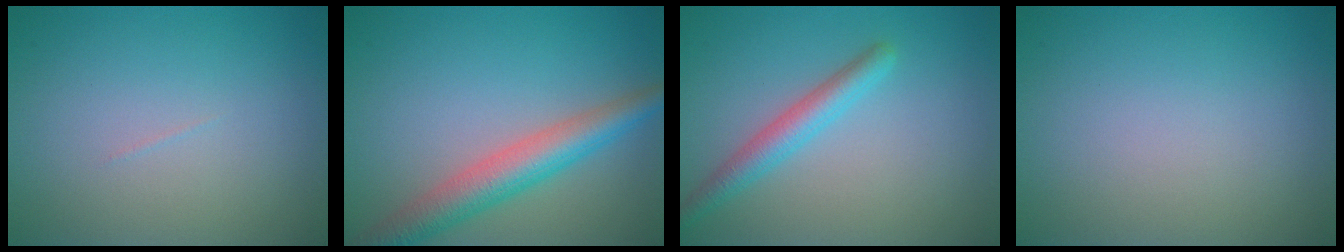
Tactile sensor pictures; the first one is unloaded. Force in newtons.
{"total": 5.2, "press": 5.2, "slide": 0.2}
{"total": 2.9, "press": 2.9, "slide": 0.2}
{"total": 0.0}